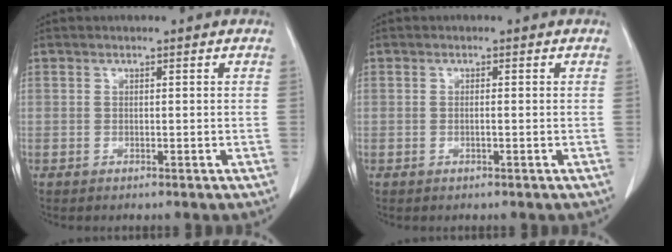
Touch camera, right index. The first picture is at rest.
{"total": 0.7, "force": [-0.1, 0.0, 0.7], "torque": [-0.013, 0.000, -0.001]}